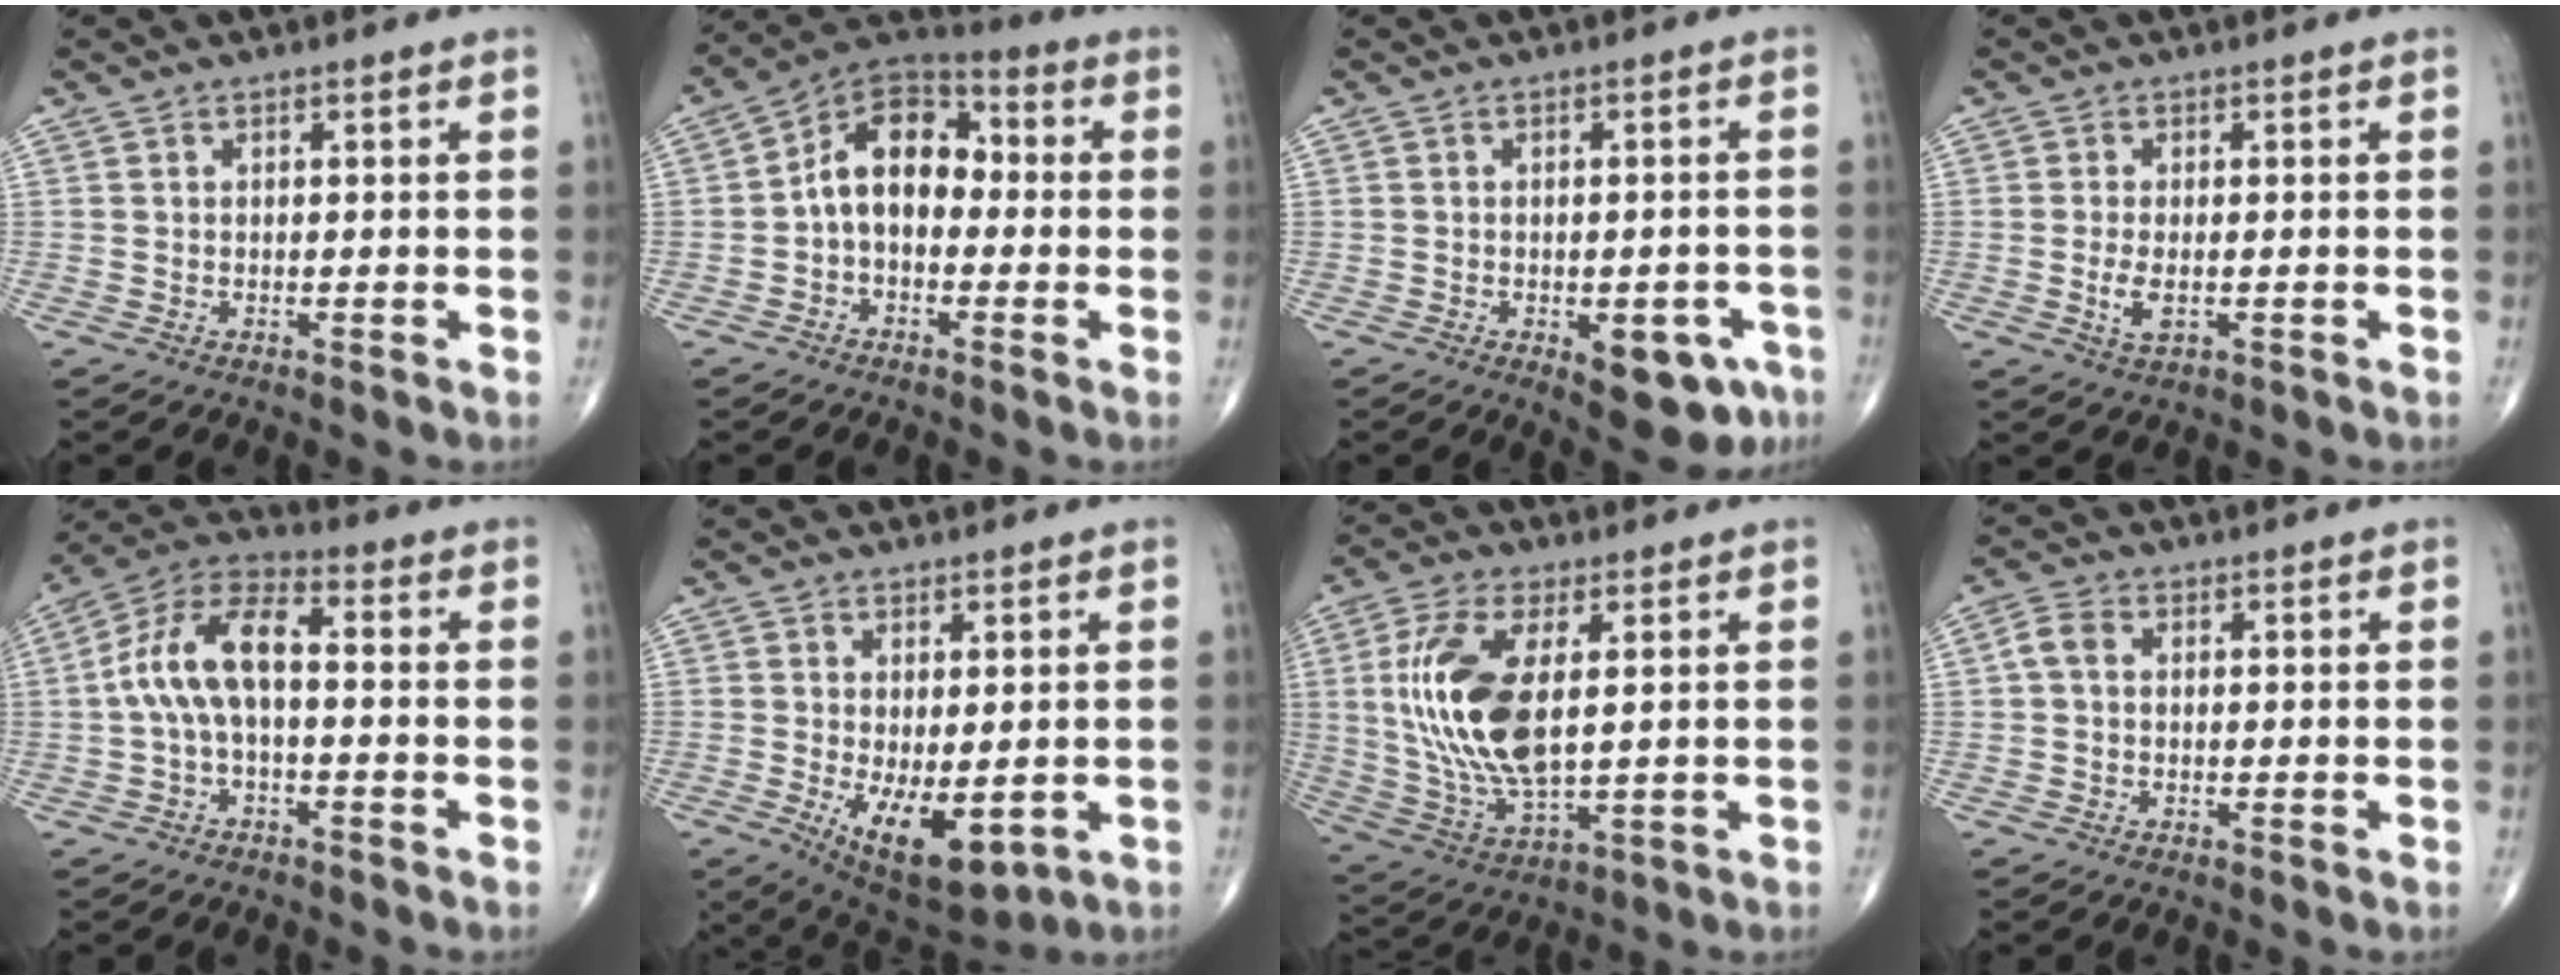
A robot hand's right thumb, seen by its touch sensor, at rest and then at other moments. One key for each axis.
{"total": 11.7, "fx": -0.6, "fy": 7.8, "fz": 8.7, "tx": -0.111, "ty": 0.039, "tz": -0.030}
{"total": 9.5, "fx": -4.4, "fy": 4.6, "fz": 7.1, "tx": -0.061, "ty": 0.017, "tz": -0.046}
{"total": 3.4, "fx": -0.8, "fy": 1.5, "fz": 2.9, "tx": -0.061, "ty": -0.005, "tz": -0.015}
{"total": 10.9, "fx": -0.5, "fy": 5.2, "fz": 9.6, "tx": -0.189, "ty": 0.043, "tz": -0.017}
{"total": 10.1, "fx": -2.3, "fy": 4.6, "fz": 8.7, "tx": -0.119, "ty": -0.019, "tz": -0.017}
{"total": 16.4, "fx": 2.4, "fy": 7.4, "fz": 14.5, "tx": -0.304, "ty": -0.012, "tz": 0.054}
{"total": 2.9, "fx": 0.2, "fy": 2.0, "fz": 2.1, "tx": -0.044, "ty": 0.009, "tz": -0.003}